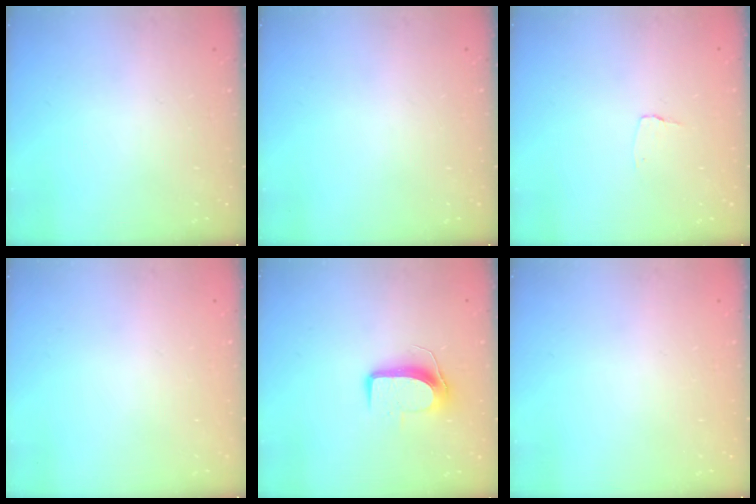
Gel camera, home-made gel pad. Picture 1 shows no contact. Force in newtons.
{"total": 0.0}
{"total": 2.6, "press": 2.6, "slide": 0.2}
{"total": 0.0}
{"total": 9.5, "press": 9.5, "slide": 0.3}
{"total": 0.0}